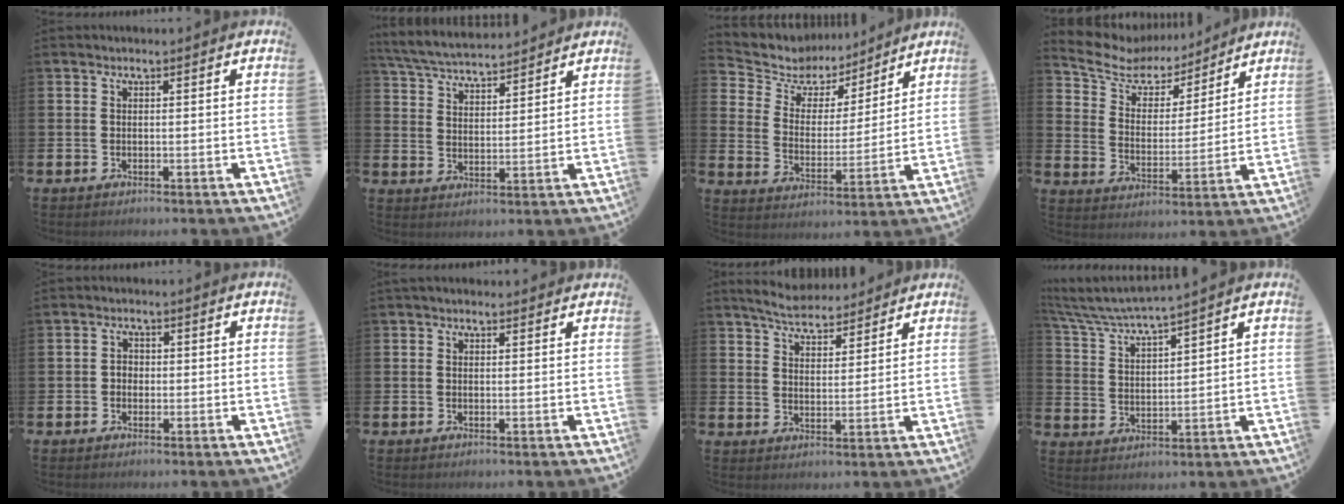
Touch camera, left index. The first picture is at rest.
{"total": 5.5, "force": [5.4, 0.7, 0.7], "torque": [-0.035, -0.031, 0.096]}
{"total": 6.9, "force": [5.9, 3.4, 0.7], "torque": [-0.048, -0.049, 0.100]}
{"total": 7.0, "force": [6.2, 3.0, 1.0], "torque": [-0.060, -0.045, 0.107]}
{"total": 1.6, "force": [-0.2, 1.4, 0.7], "torque": [0.002, 0.003, -0.011]}
{"total": 1.1, "force": [0.8, 0.5, 0.4], "torque": [0.005, 0.001, 0.011]}
{"total": 5.7, "force": [5.6, 1.0, 1.0], "torque": [-0.035, -0.021, 0.102]}
{"total": 5.1, "force": [4.9, -0.4, 1.3], "torque": [-0.048, -0.033, 0.082]}